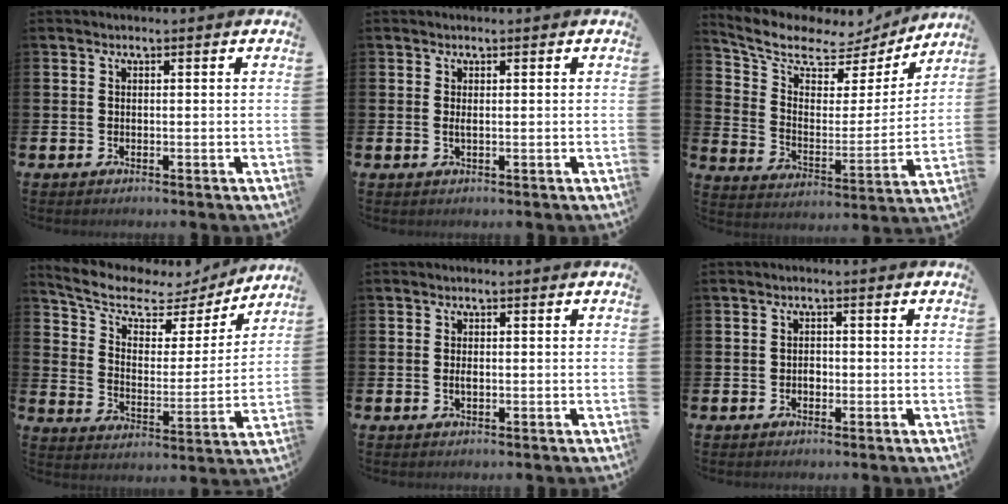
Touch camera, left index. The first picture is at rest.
{"total": 0.6, "force": [0.1, 0.1, 0.6], "torque": [-0.007, -0.003, 0.001]}
{"total": 9.2, "force": [7.8, 3.8, 3.0], "torque": [-0.096, -0.057, 0.130]}
{"total": 8.1, "force": [6.4, 3.7, 3.4], "torque": [-0.091, -0.043, 0.104]}
{"total": 1.0, "force": [-0.1, 0.4, 0.8], "torque": [-0.013, 0.001, -0.004]}
{"total": 1.3, "force": [-0.4, 1.0, 0.7], "torque": [-0.010, 0.004, -0.009]}